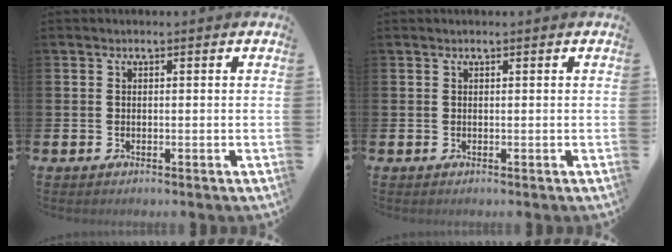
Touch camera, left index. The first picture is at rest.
{"total": 0.0}